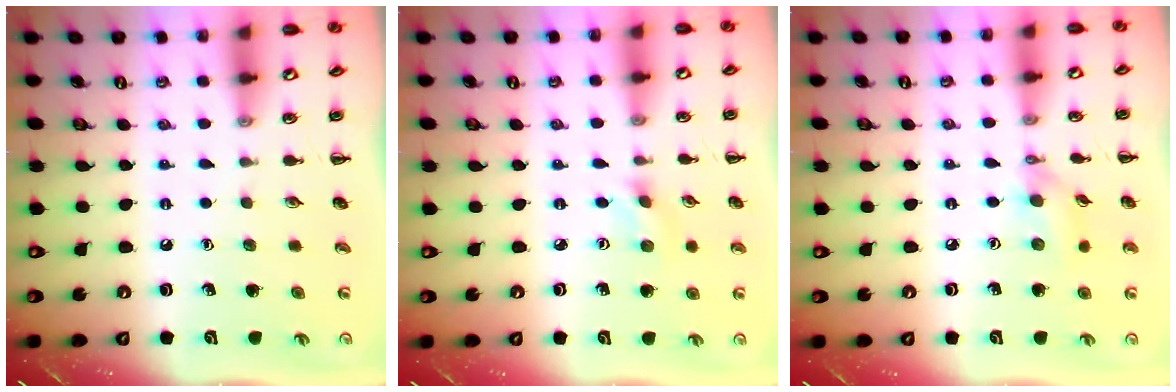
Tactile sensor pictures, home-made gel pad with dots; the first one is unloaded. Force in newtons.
{"total": 1.1, "press": 1.0, "slide": 0.5}
{"total": 6.8, "press": 6.8, "slide": 0.9}